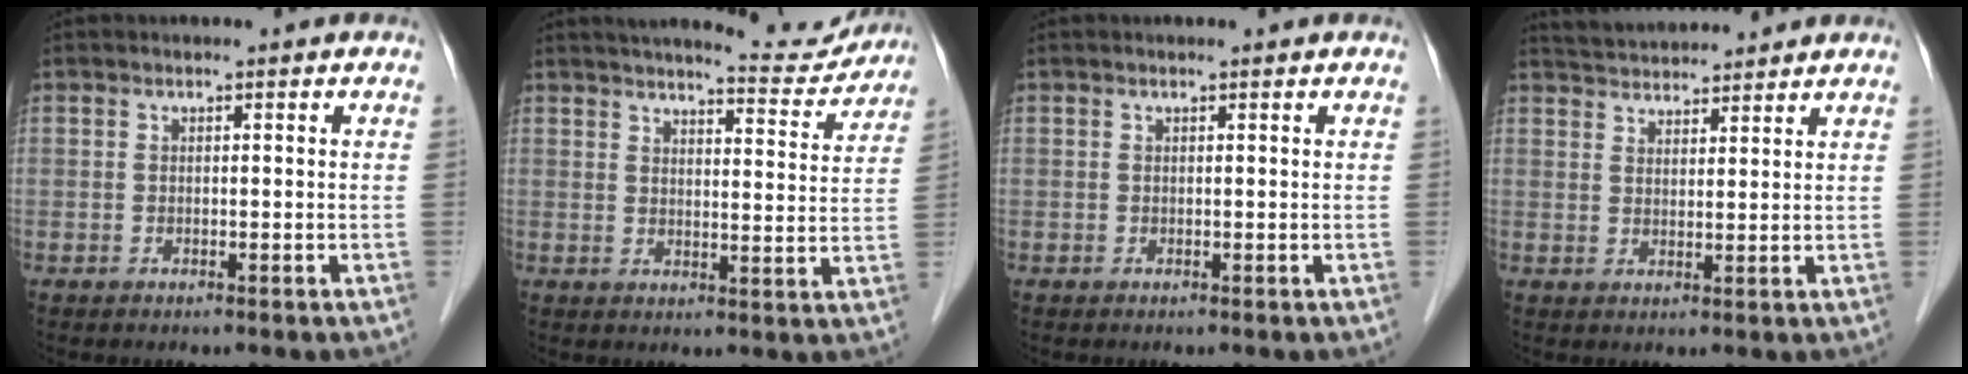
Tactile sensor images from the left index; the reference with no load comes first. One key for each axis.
{"total": 11.0, "fx": 10.6, "fy": 1.2, "fz": 3.0, "tx": -0.035, "ty": -0.008, "tz": 0.127}
{"total": 0.7, "fx": 0.6, "fy": 0.0, "fz": 0.3, "tx": -0.010, "ty": 0.007, "tz": 0.011}
{"total": 7.8, "fx": 7.5, "fy": 1.2, "fz": 1.5, "tx": -0.031, "ty": 0.031, "tz": 0.119}